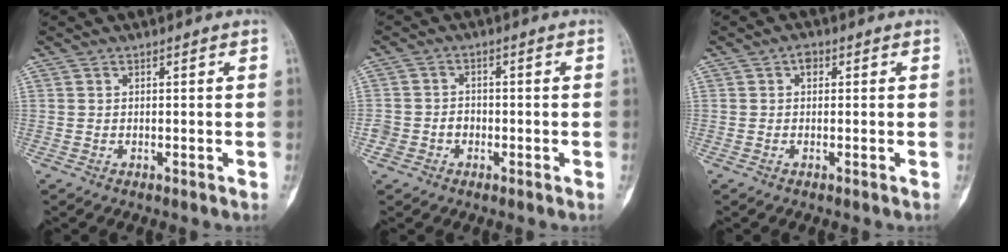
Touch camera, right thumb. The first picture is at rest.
{"total": 3.7, "force": [-1.2, 3.2, 1.3], "torque": [-0.009, 0.018, -0.020]}
{"total": 1.6, "force": [0.3, 1.0, 1.2], "torque": [-0.014, 0.005, -0.001]}